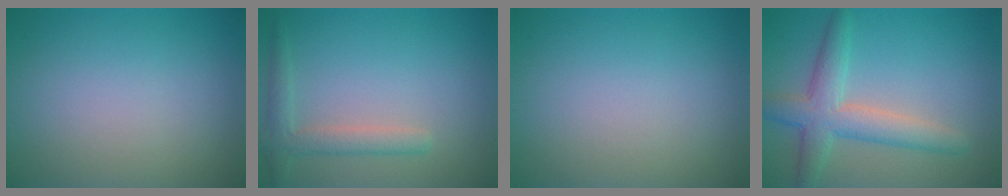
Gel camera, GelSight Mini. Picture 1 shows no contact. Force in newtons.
{"total": 2.6, "press": 2.5, "slide": 0.2}
{"total": 0.0}
{"total": 4.9, "press": 4.9, "slide": 0.2}